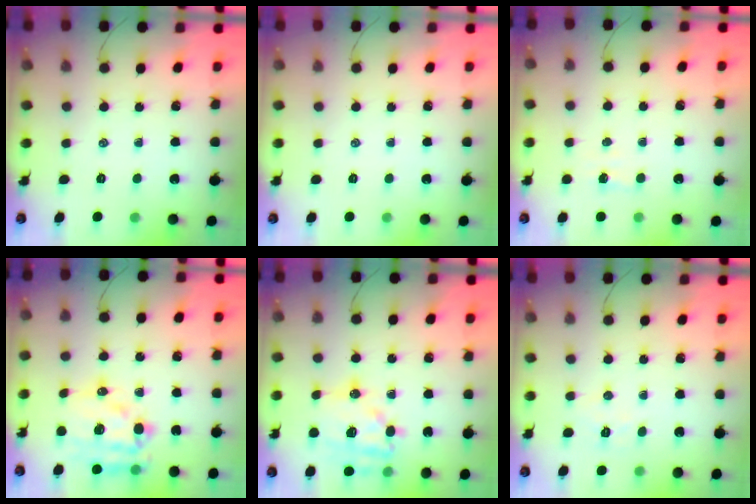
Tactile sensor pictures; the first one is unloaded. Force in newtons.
{"total": 0.0}
{"total": 1.8, "press": 1.7, "slide": 0.6}
{"total": 16.1, "press": 15.7, "slide": 3.9}
{"total": 16.0, "press": 15.8, "slide": 2.9}
{"total": 5.1, "press": 5.0, "slide": 1.1}